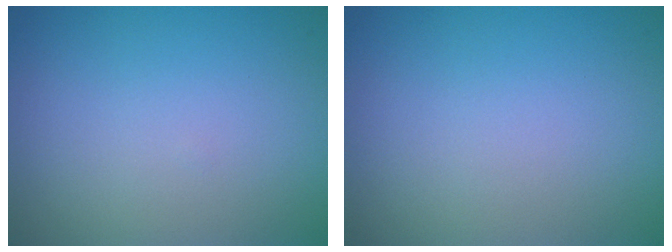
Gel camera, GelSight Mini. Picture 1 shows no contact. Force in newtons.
{"total": 0.0}